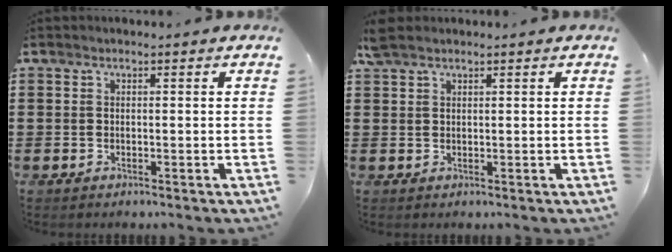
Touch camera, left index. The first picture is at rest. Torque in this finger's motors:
{"motor_torque": [2.14, 0.00, 0.24, 0.06]}